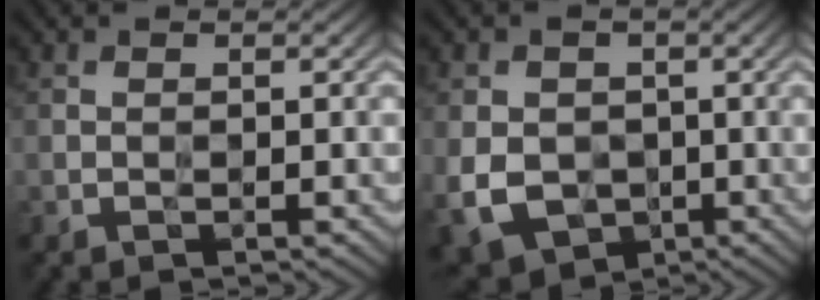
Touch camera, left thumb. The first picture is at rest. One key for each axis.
{"total": 8.0, "fx": -1.1, "fy": 6.7, "fz": 4.3, "tx": -0.114, "ty": -0.016, "tz": -0.027}